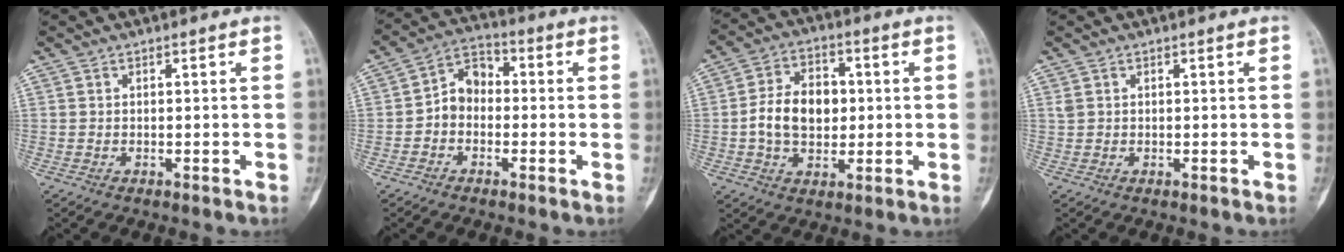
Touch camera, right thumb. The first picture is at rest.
{"total": 6.7, "force": [-1.1, 5.3, 3.9], "torque": [-0.043, 0.030, -0.038]}
{"total": 11.3, "force": [0.0, 7.9, 8.1], "torque": [-0.118, 0.015, -0.005]}
{"total": 0.9, "force": [0.4, 0.6, 0.4], "torque": [-0.005, 0.005, 0.011]}